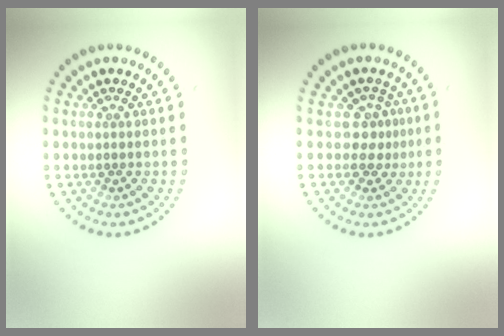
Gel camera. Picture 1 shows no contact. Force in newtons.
{"total": 2.2, "press": 1.6, "slide": 1.5}